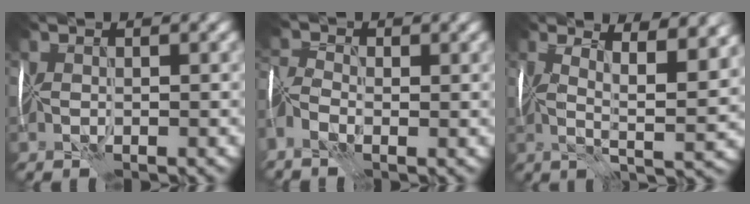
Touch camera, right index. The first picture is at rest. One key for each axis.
{"total": 3.7, "fx": -1.9, "fy": 1.9, "fz": 2.5, "tx": -0.061, "ty": -0.007, "tz": -0.040}
{"total": 8.5, "fx": 3.4, "fy": 2.0, "fz": 7.5, "tx": -0.095, "ty": 0.002, "tz": 0.048}